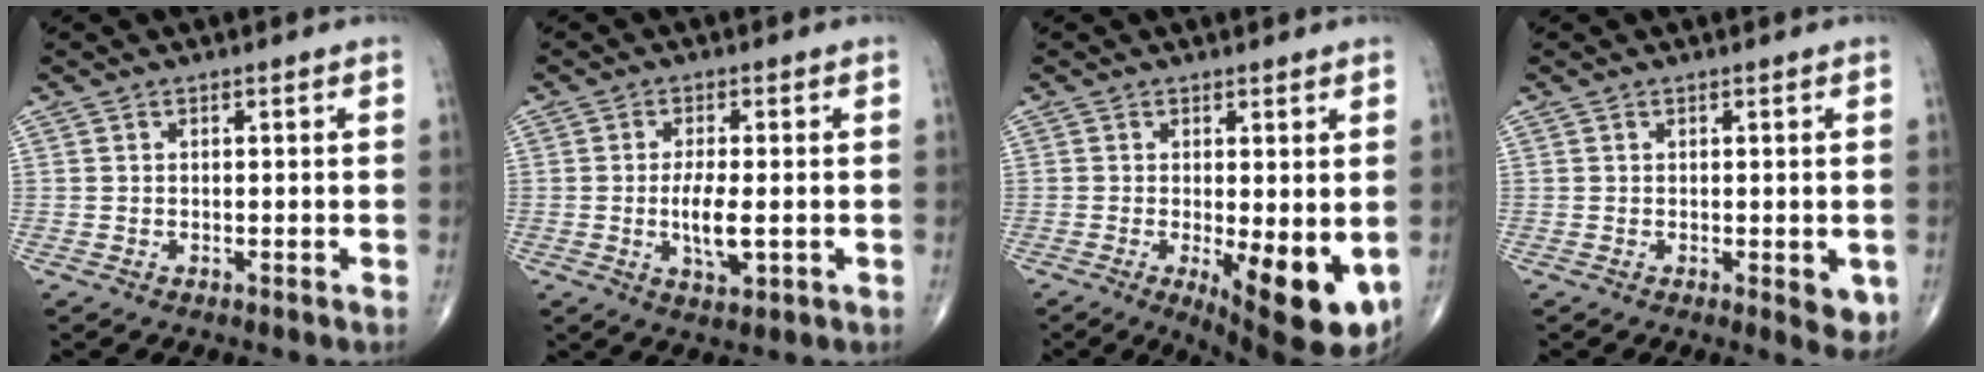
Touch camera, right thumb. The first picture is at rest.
{"total": 5.9, "force": [-0.8, 2.0, 5.5], "torque": [-0.105, -0.011, -0.014]}
{"total": 11.8, "force": [-2.7, 3.9, 10.8], "torque": [-0.141, -0.025, -0.026]}
{"total": 4.0, "force": [-0.8, 1.6, 3.6], "torque": [-0.029, -0.007, -0.007]}